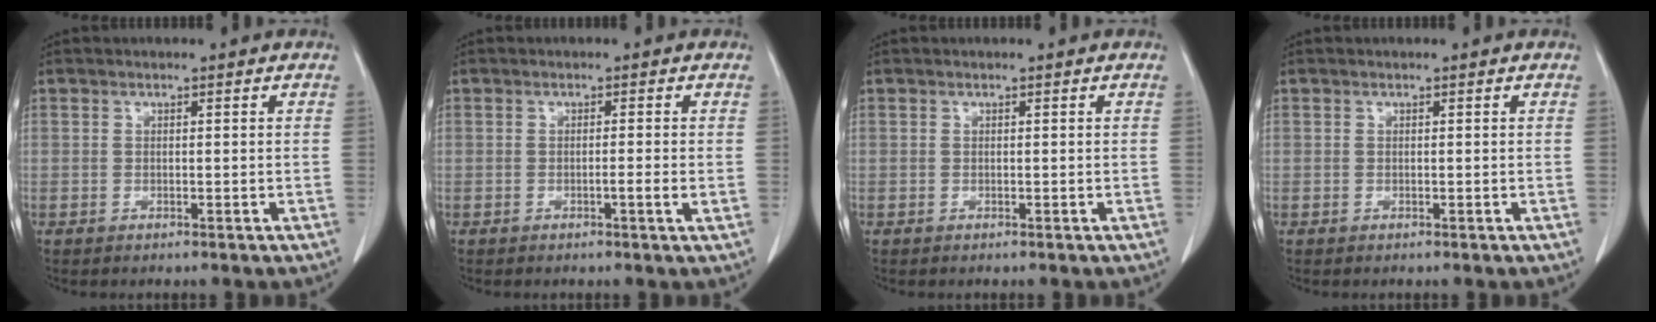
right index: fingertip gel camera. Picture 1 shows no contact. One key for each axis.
{"total": 1.6, "fx": -0.5, "fy": -0.3, "fz": 1.5, "tx": -0.023, "ty": -0.002, "tz": -0.007}
{"total": 0.0}
{"total": 0.0}